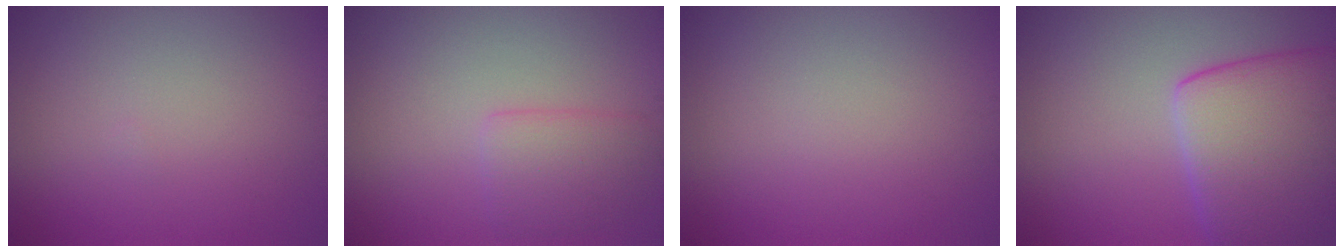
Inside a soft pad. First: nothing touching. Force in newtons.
{"total": 2.6, "press": 2.6, "slide": 0.1}
{"total": 0.0}
{"total": 8.7, "press": 8.6, "slide": 0.8}